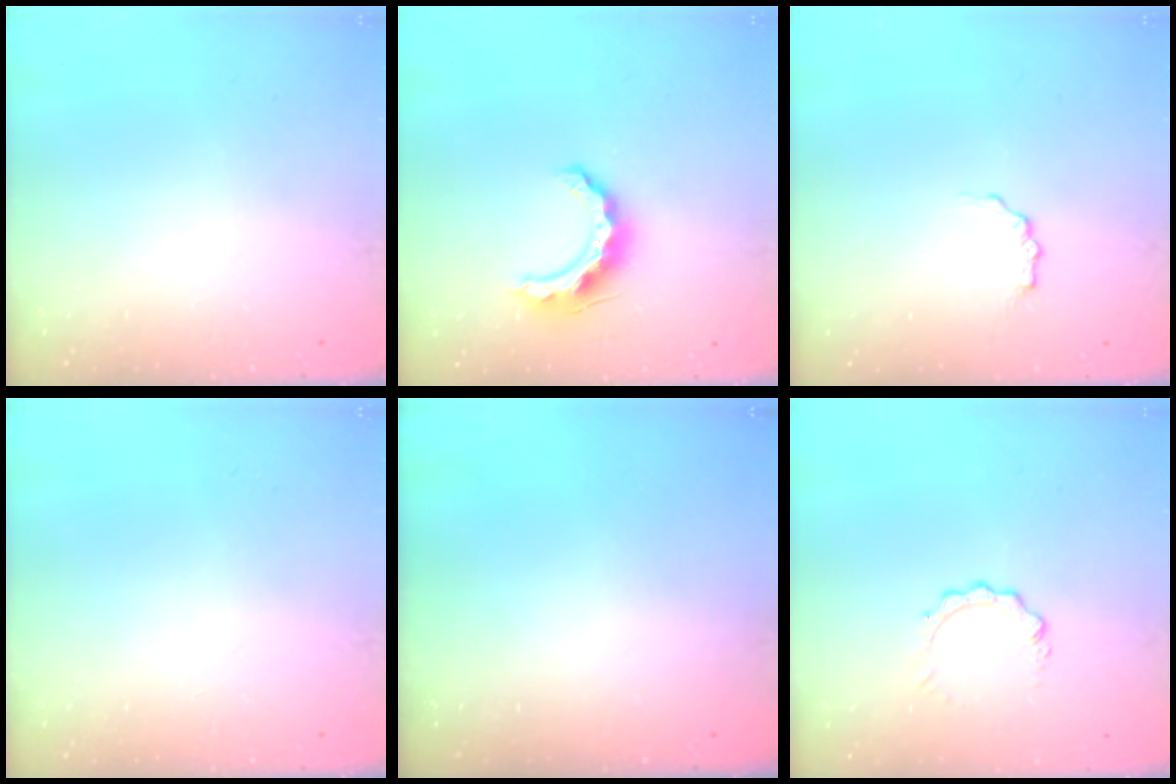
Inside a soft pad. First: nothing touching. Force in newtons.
{"total": 11.2, "press": 11.2, "slide": 0.9}
{"total": 2.9, "press": 2.8, "slide": 0.5}
{"total": 0.0}
{"total": 0.0}
{"total": 3.5, "press": 3.4, "slide": 0.4}